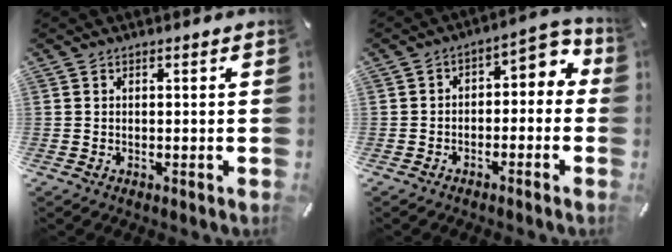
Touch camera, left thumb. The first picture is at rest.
{"total": 5.0, "force": [-0.8, 3.7, 3.4], "torque": [-0.038, -0.001, -0.021]}